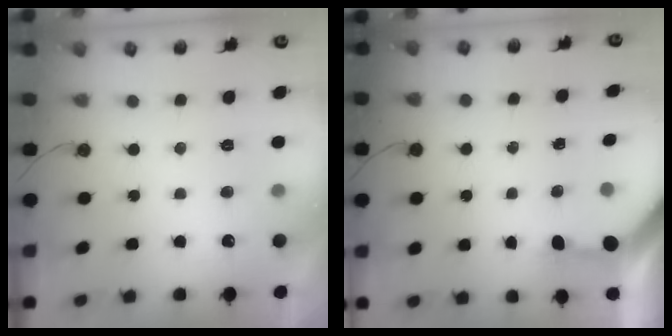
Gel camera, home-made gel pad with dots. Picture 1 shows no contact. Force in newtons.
{"total": 3.1, "press": 3.1, "slide": 0.4}